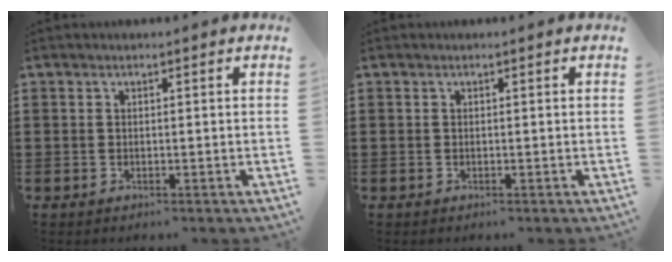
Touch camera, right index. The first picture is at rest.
{"total": 0.0}